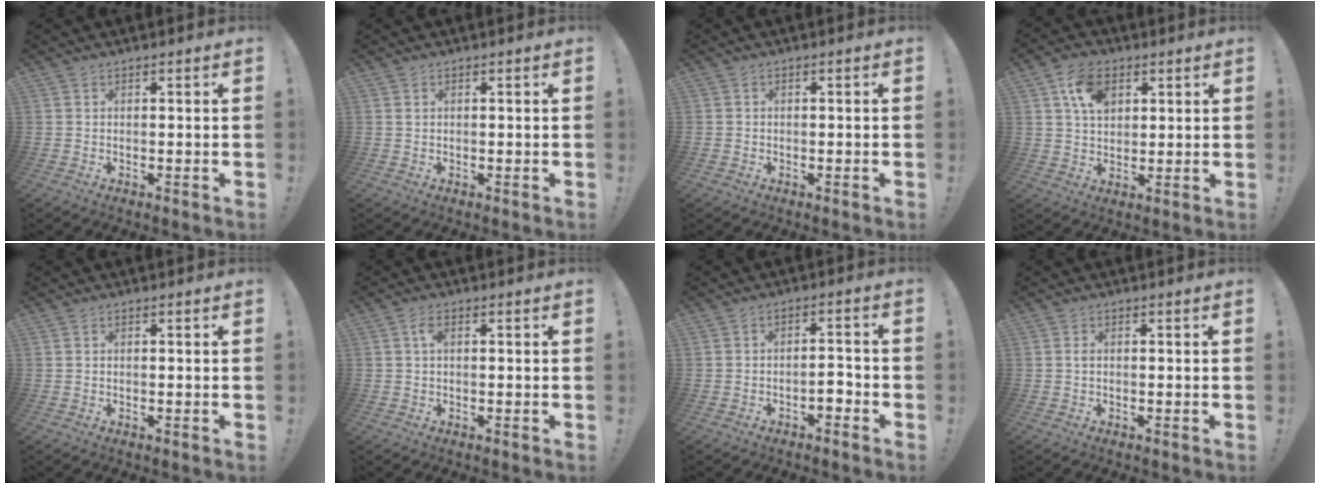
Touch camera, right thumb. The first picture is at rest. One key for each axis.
{"total": 0.5, "fx": 0.3, "fy": 0.3, "fz": 0.3, "tx": -0.002, "ty": -0.002, "tz": 0.004}
{"total": 0.5, "fx": -0.3, "fy": 0.5, "fz": 0.1, "tx": 0.000, "ty": 0.001, "tz": -0.005}
{"total": 9.7, "fx": 4.1, "fy": 6.8, "fz": 5.6, "tx": -0.085, "ty": -0.004, "tz": 0.076}
{"total": 0.0}
{"total": 2.4, "fx": 0.5, "fy": 1.1, "fz": 2.1, "tx": -0.031, "ty": 0.002, "tz": 0.004}
{"total": 3.9, "fx": -2.1, "fy": 1.5, "fz": 2.9, "tx": -0.039, "ty": 0.006, "tz": -0.037}
{"total": 0.6, "fx": 0.0, "fy": 0.3, "fz": 0.6, "tx": -0.018, "ty": 0.005, "tz": 0.001}